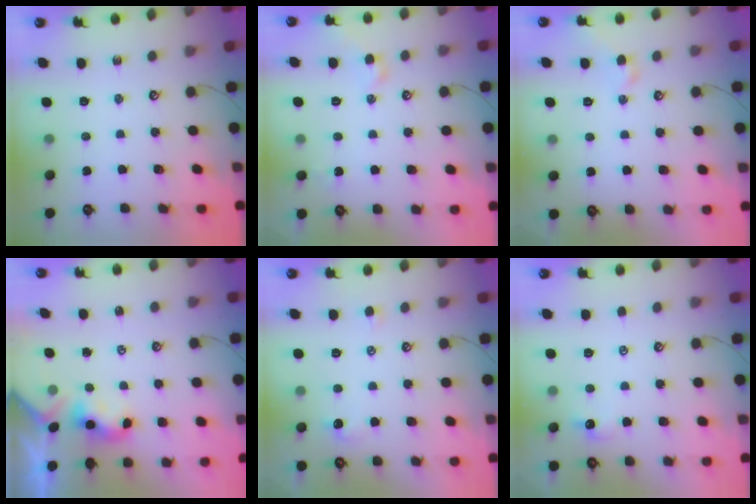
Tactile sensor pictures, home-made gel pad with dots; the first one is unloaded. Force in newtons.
{"total": 2.6, "press": 2.5, "slide": 0.8}
{"total": 1.2, "press": 1.2, "slide": 0.1}
{"total": 2.1, "press": 2.1, "slide": 0.3}
{"total": 1.4, "press": 1.3, "slide": 0.4}
{"total": 1.3, "press": 1.1, "slide": 0.6}